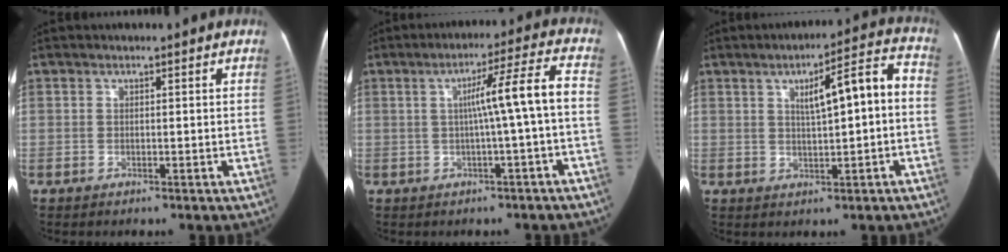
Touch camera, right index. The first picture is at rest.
{"total": 8.1, "force": [-0.6, -1.1, 8.0], "torque": [-0.123, 0.021, -0.006]}
{"total": 9.0, "force": [0.7, 1.6, 8.9], "torque": [-0.126, 0.034, 0.012]}